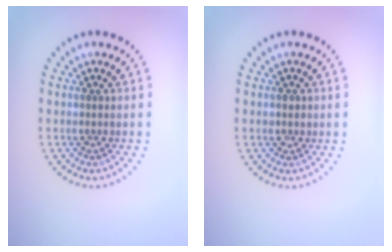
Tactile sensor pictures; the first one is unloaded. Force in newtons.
{"total": 1.0, "press": 0.9, "slide": 0.4}